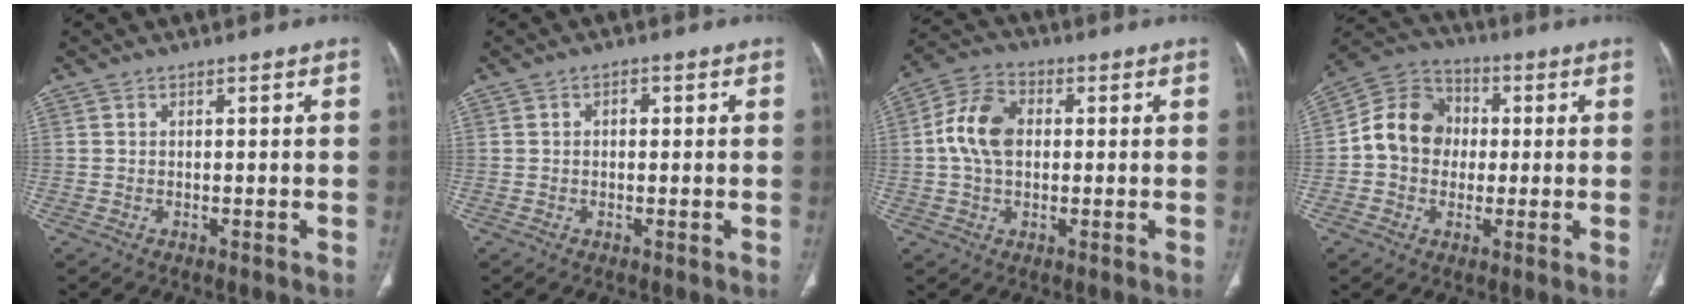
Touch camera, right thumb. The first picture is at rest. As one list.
[{"total": 1.4, "force": [0.3, 1.0, 1.0], "torque": [-0.013, 0.006, 0.002]}, {"total": 9.8, "force": [0.7, 6.8, 7.1], "torque": [-0.131, 0.020, 0.008]}, {"total": 11.9, "force": [0.2, 10.2, 6.0], "torque": [-0.080, 0.030, -0.009]}]